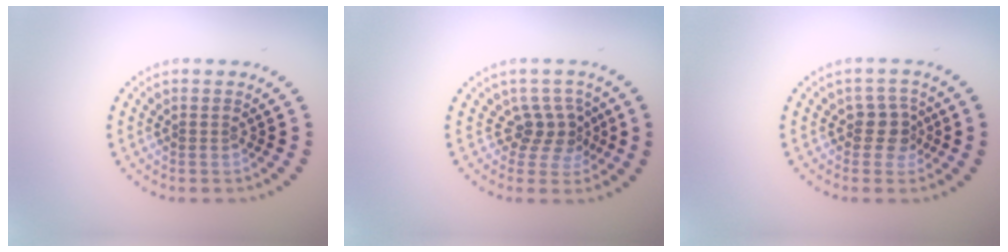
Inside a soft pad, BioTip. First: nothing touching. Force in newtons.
{"total": 2.5, "press": 1.9, "slide": 1.7}
{"total": 2.3, "press": 1.9, "slide": 1.4}